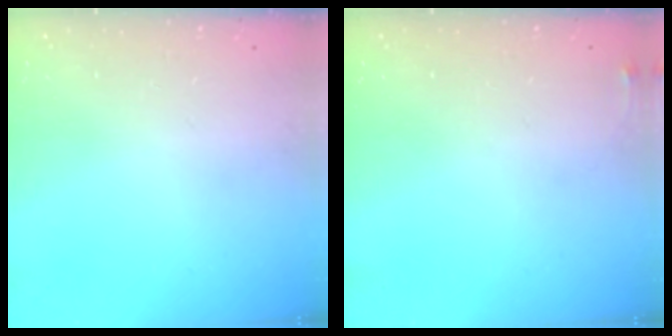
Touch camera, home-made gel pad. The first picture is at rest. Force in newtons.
{"total": 3.4, "press": 3.3, "slide": 0.5}